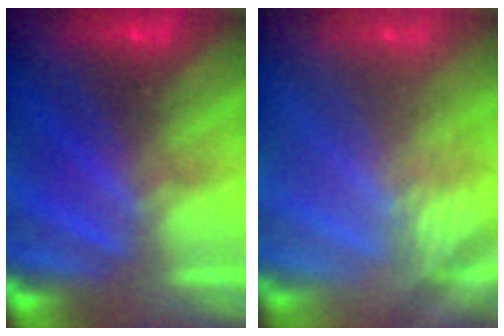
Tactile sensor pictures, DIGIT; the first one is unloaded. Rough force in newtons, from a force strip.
{"total": 2.3}